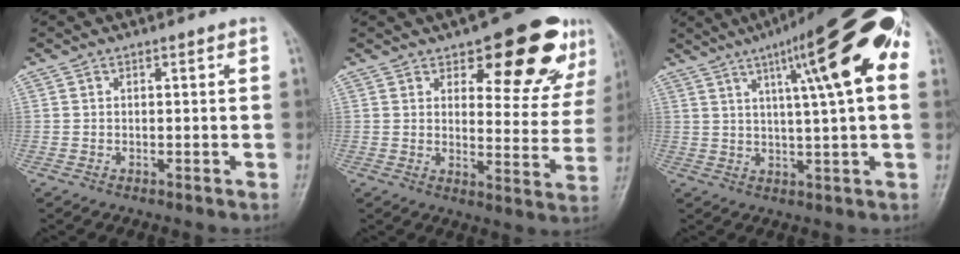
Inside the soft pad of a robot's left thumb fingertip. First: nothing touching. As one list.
[{"total": 15.7, "force": [9.6, 6.6, 10.5], "torque": [-0.073, -0.053, 0.126]}, {"total": 19.6, "force": [6.7, 3.5, 18.0], "torque": [-0.249, 0.013, 0.088]}]